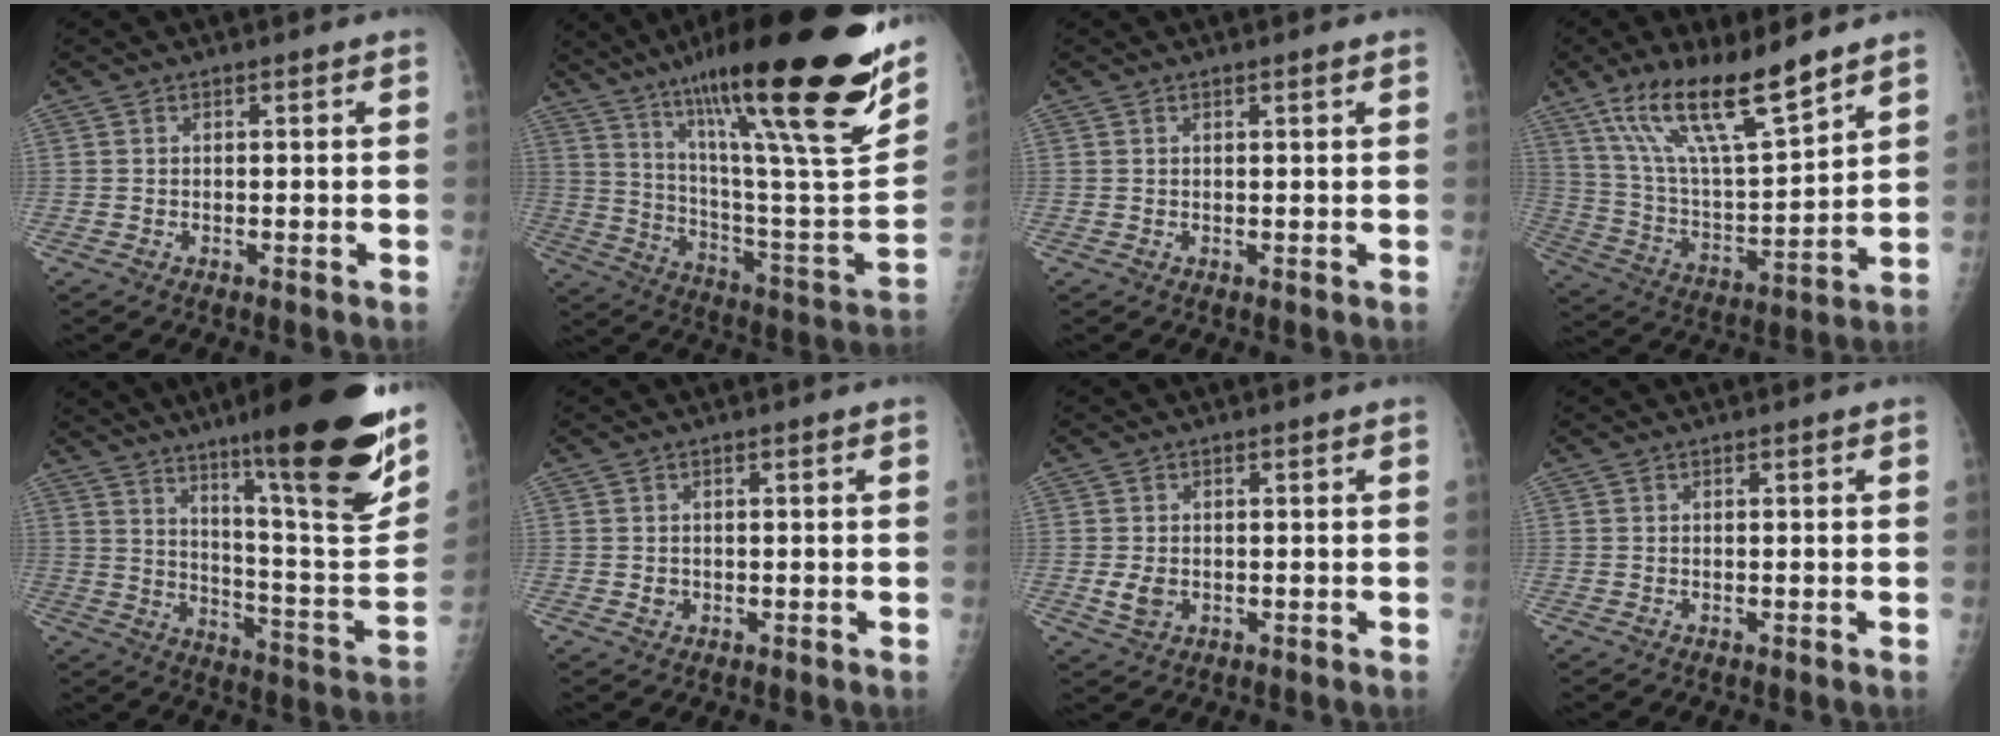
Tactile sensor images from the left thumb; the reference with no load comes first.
{"total": 35.9, "force": [21.6, 6.2, 28.0], "torque": [-0.372, -0.050, 0.345]}
{"total": 0.7, "force": [0.5, 0.0, 0.5], "torque": [-0.007, -0.002, 0.008]}
{"total": 18.7, "force": [12.8, 4.4, 12.9], "torque": [-0.213, -0.060, 0.245]}
{"total": 26.9, "force": [16.2, 3.8, 21.1], "torque": [-0.287, -0.079, 0.250]}
{"total": 1.1, "force": [0.0, 1.0, 0.4], "torque": [-0.005, 0.001, 0.003]}
{"total": 3.1, "force": [-0.4, 2.2, 2.1], "torque": [-0.039, -0.004, -0.002]}
{"total": 0.0}